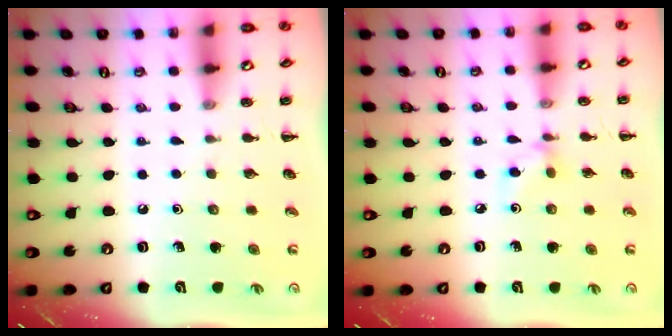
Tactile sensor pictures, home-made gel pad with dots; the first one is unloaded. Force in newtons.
{"total": 3.6, "press": 3.4, "slide": 1.3}